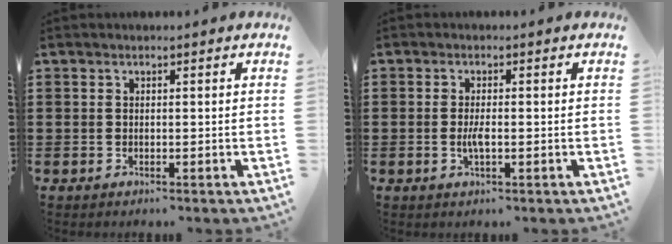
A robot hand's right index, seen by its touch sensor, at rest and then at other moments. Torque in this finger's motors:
{"motor_torque": [0.01, 0.00, 0.04, 0.06]}